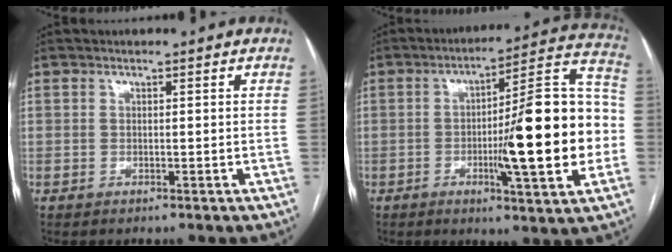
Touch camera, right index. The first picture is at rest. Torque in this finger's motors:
{"motor_torque": [2.14, 0.00, 1.05, 0.21]}